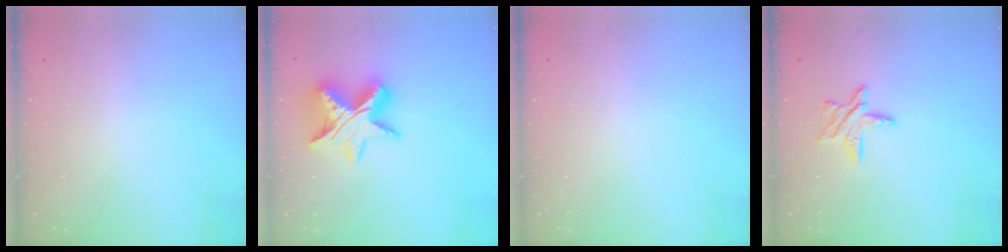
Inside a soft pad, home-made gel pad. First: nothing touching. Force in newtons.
{"total": 14.6, "press": 14.6, "slide": 1.0}
{"total": 0.0}
{"total": 8.1, "press": 8.1, "slide": 0.3}